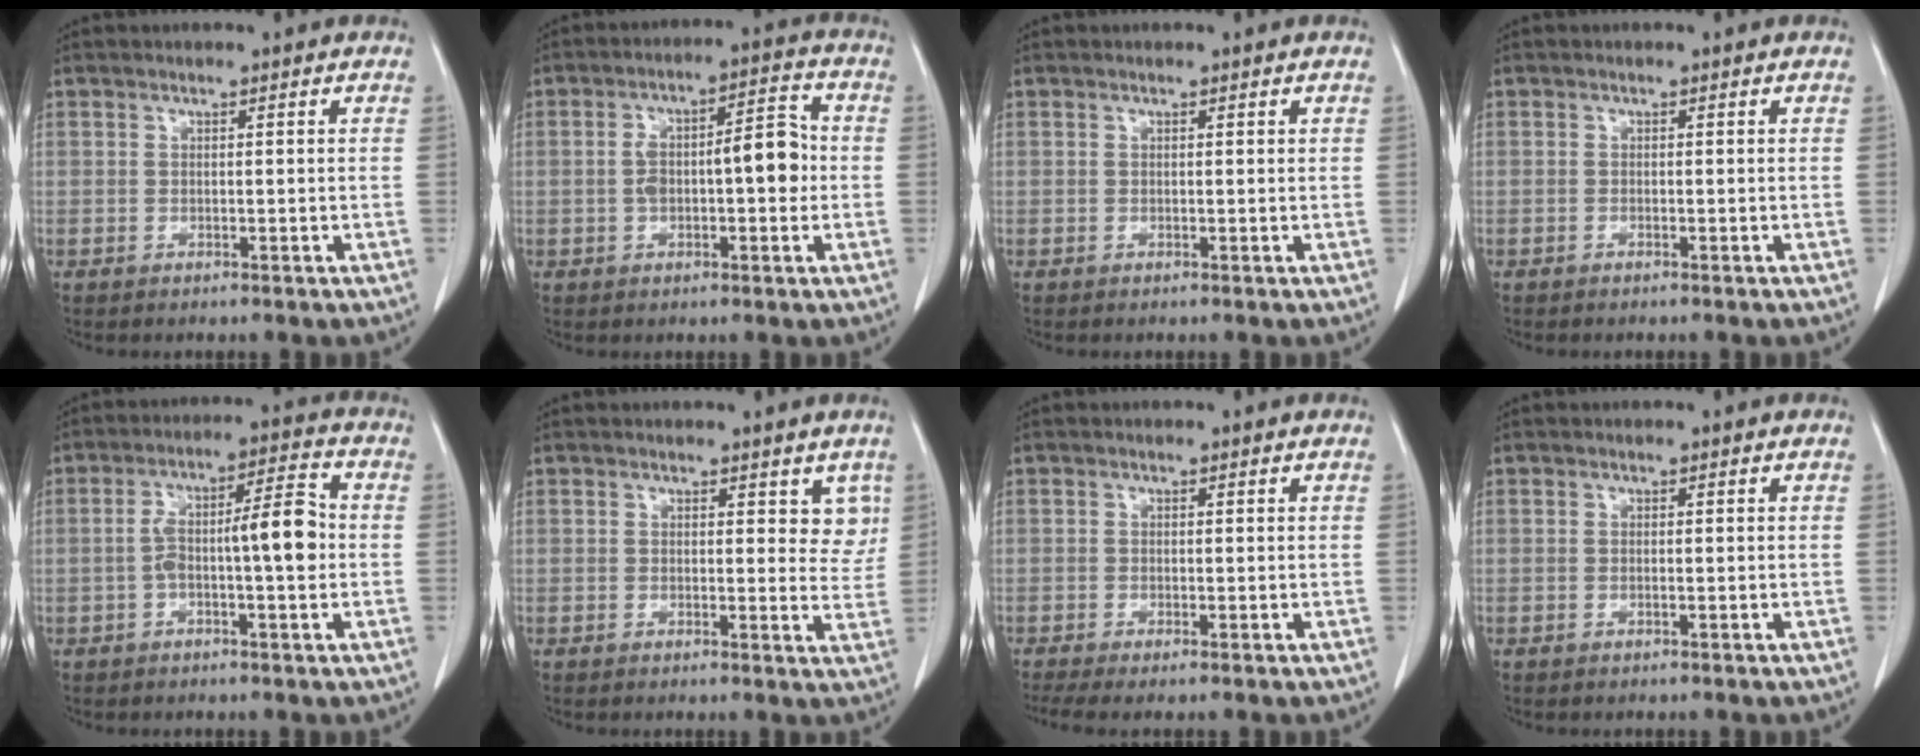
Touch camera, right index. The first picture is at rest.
{"total": 9.4, "force": [-0.4, 3.1, 8.8], "torque": [-0.151, 0.031, -0.006]}
{"total": 0.0}
{"total": 0.0}
{"total": 9.1, "force": [-1.0, 1.6, 8.9], "torque": [-0.152, 0.027, -0.020]}
{"total": 4.0, "force": [2.4, 2.3, 2.3], "torque": [-0.003, -0.008, 0.022]}
{"total": 3.1, "force": [-2.2, 0.4, 2.2], "torque": [-0.043, -0.007, -0.040]}
{"total": 0.0}